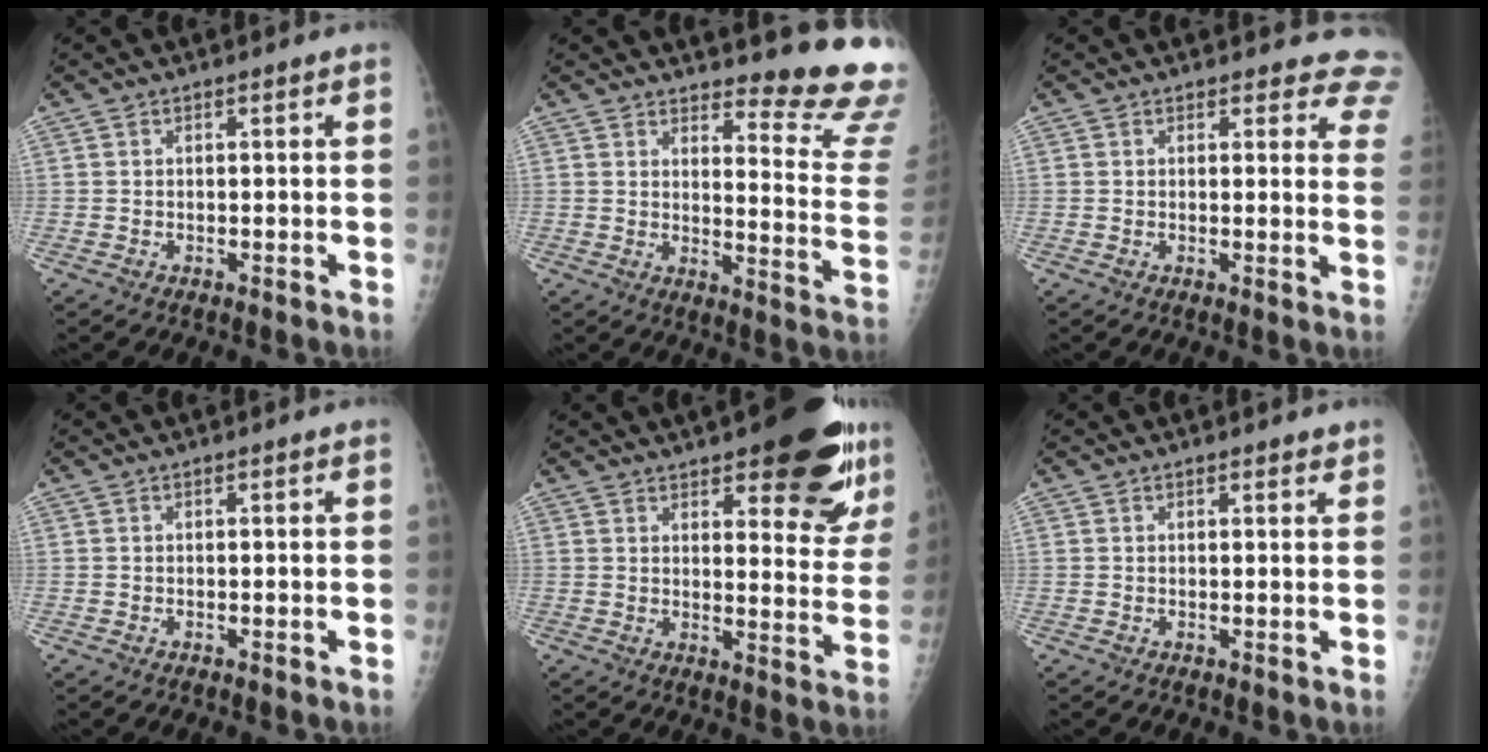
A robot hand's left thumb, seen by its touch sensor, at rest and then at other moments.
{"total": 15.7, "force": [14.5, 2.1, 5.7], "torque": [-0.040, -0.173, 0.159]}
{"total": 8.8, "force": [8.0, 3.5, 1.2], "torque": [0.043, -0.036, 0.052]}
{"total": 0.0}
{"total": 19.5, "force": [12.2, 6.4, 13.7], "torque": [-0.139, -0.060, 0.148]}
{"total": 1.3, "force": [1.1, 0.5, 0.4], "torque": [0.001, -0.006, 0.012]}